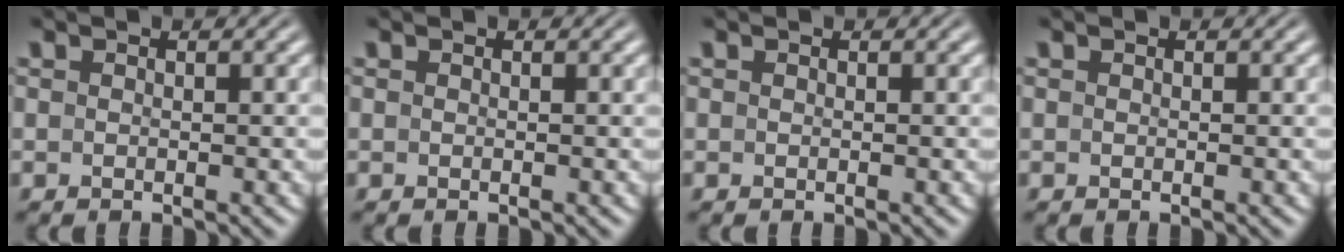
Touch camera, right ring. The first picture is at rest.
{"total": 0.0}
{"total": 0.0}
{"total": 0.0}